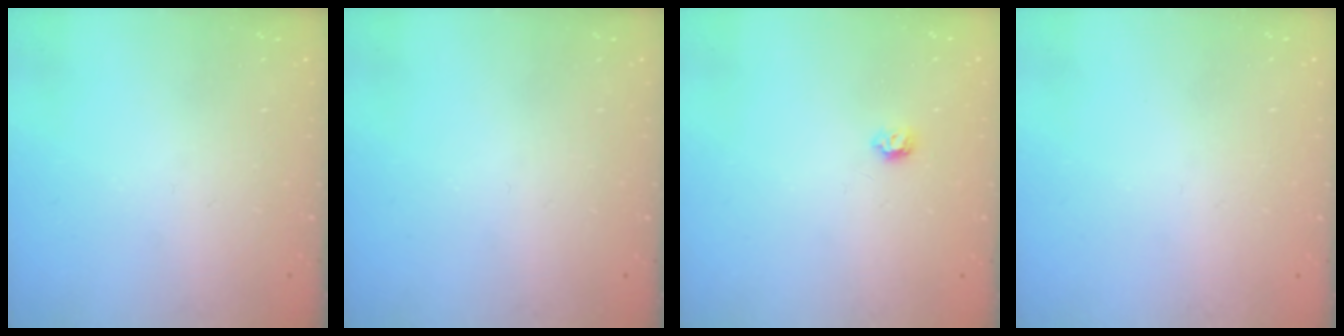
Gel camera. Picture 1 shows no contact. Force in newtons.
{"total": 0.0}
{"total": 3.9, "press": 3.9, "slide": 0.6}
{"total": 0.7, "press": 0.7, "slide": 0.3}